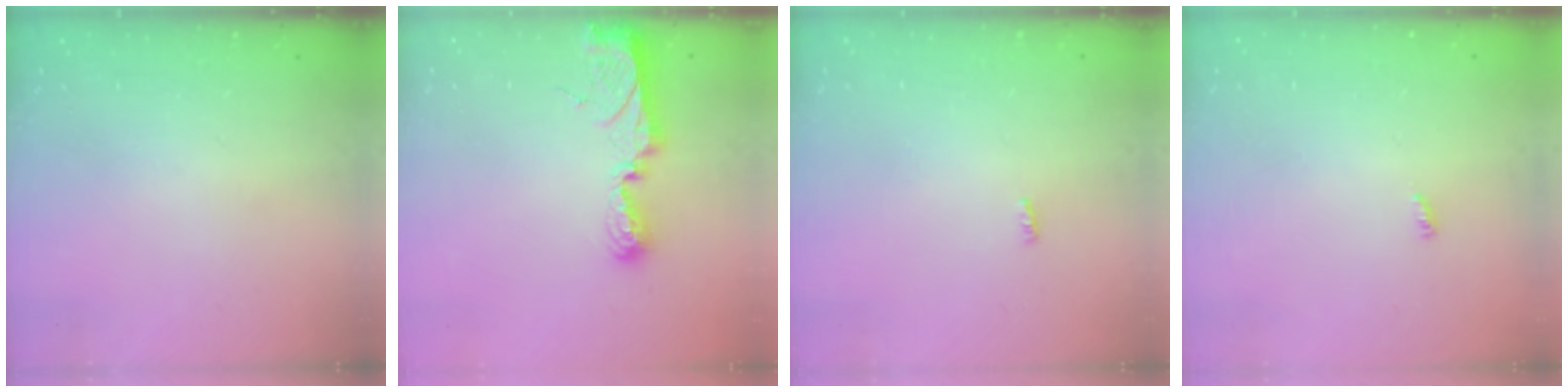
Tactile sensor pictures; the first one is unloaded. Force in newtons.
{"total": 9.8, "press": 9.7, "slide": 0.9}
{"total": 2.3, "press": 2.1, "slide": 0.8}
{"total": 2.5, "press": 2.5, "slide": 0.2}